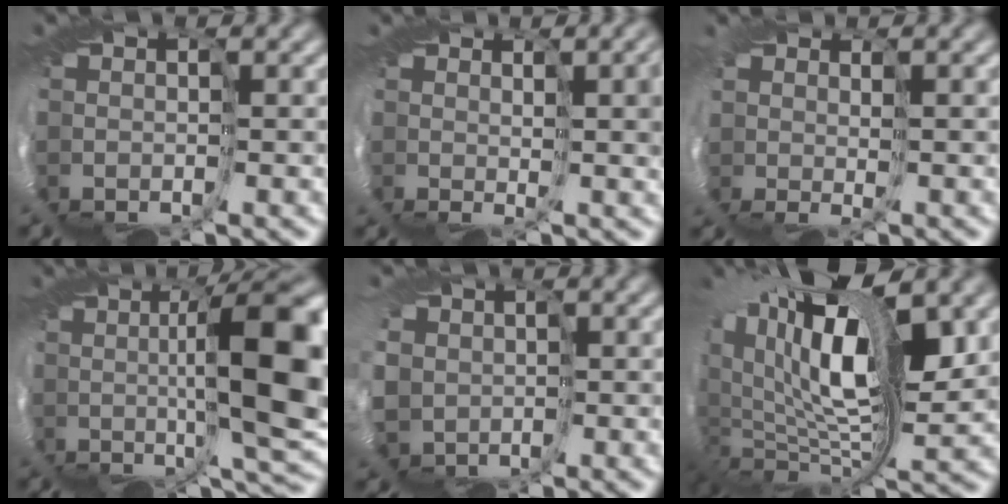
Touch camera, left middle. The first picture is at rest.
{"total": 4.3, "force": [1.5, 0.9, 3.9], "torque": [-0.056, 0.008, 0.020]}
{"total": 1.5, "force": [1.1, 0.8, 0.5], "torque": [-0.014, 0.002, 0.021]}
{"total": 12.4, "force": [1.7, 2.8, 11.9], "torque": [-0.192, 0.006, 0.035]}
{"total": 9.9, "force": [-0.7, 8.8, 4.5], "torque": [-0.142, -0.034, -0.045]}
{"total": 15.2, "force": [4.4, 7.6, 12.4], "torque": [-0.240, 0.000, 0.092]}